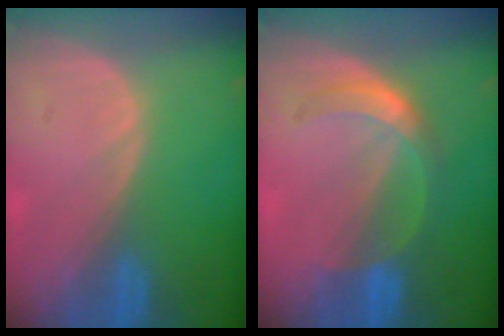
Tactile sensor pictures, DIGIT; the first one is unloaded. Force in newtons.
{"total": 5.9, "press": 5.1, "slide": 2.9}